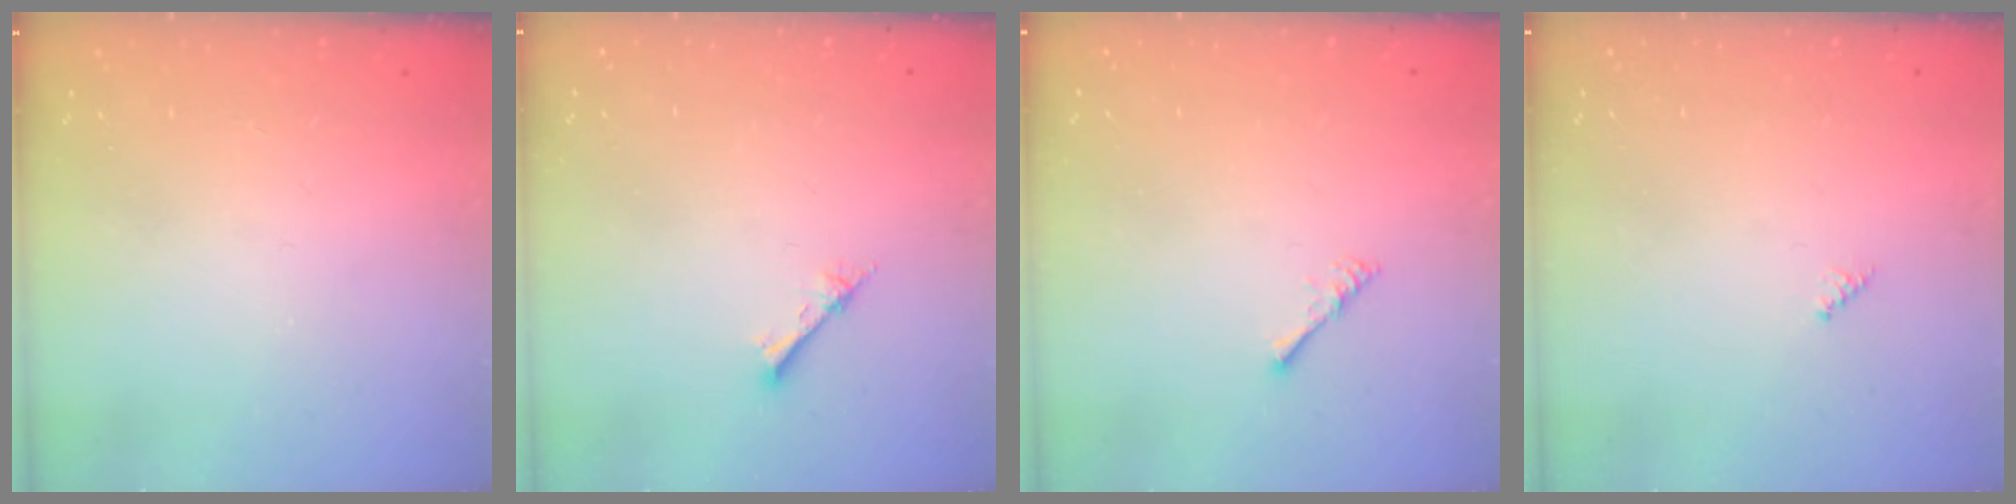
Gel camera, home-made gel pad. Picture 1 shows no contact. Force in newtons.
{"total": 2.4, "press": 2.4, "slide": 0.3}
{"total": 1.7, "press": 1.6, "slide": 0.4}
{"total": 2.0, "press": 2.0, "slide": 0.2}